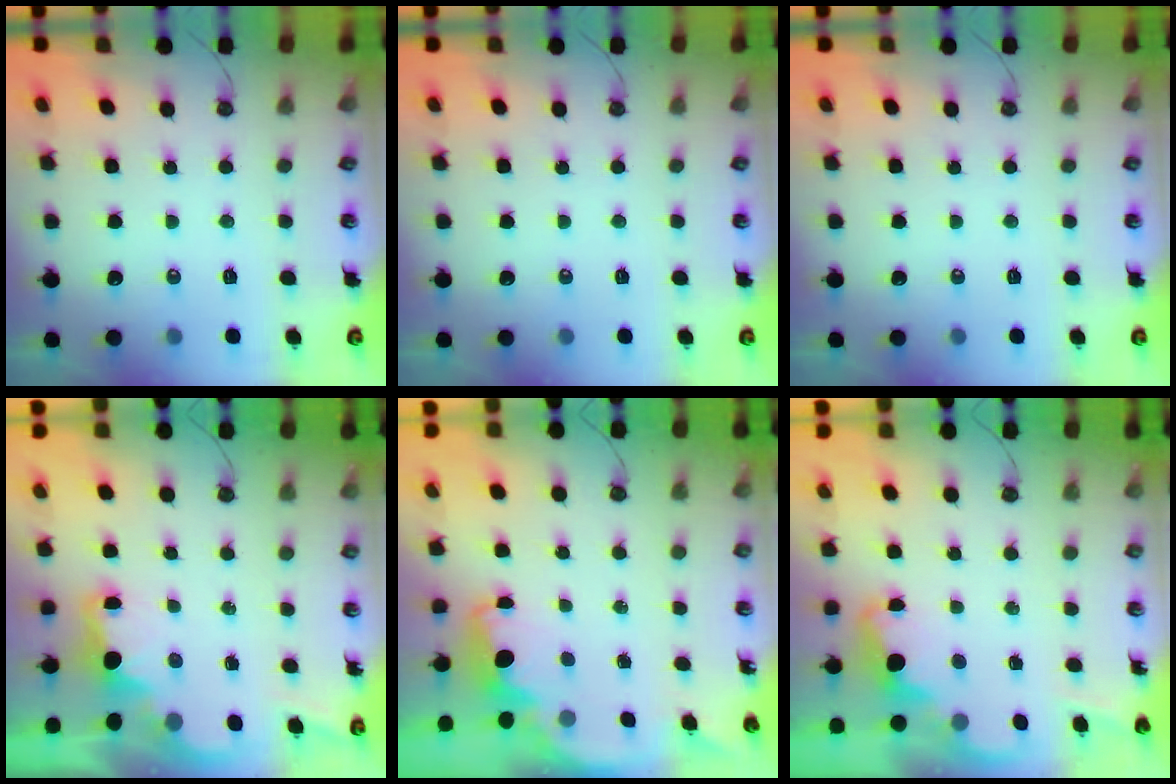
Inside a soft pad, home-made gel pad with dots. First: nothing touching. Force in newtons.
{"total": 0.0}
{"total": 0.0}
{"total": 2.1, "press": 1.9, "slide": 0.8}
{"total": 2.4, "press": 2.3, "slide": 0.6}
{"total": 2.4, "press": 2.3, "slide": 0.5}